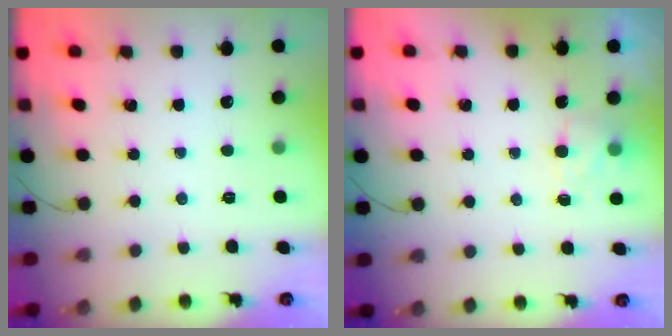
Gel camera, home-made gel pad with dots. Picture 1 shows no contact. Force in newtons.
{"total": 5.1, "press": 4.9, "slide": 1.4}